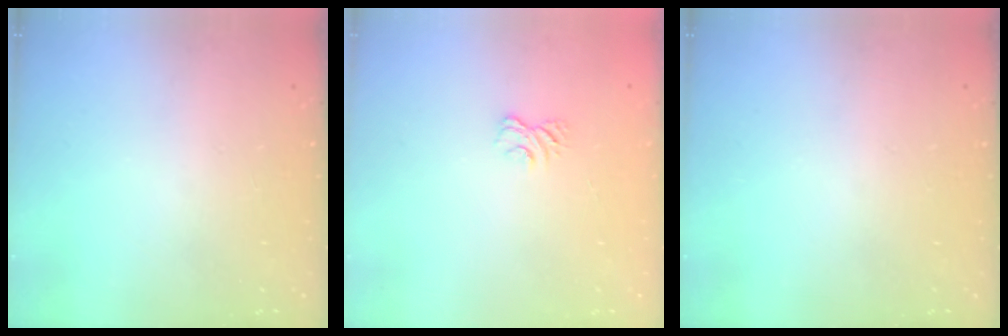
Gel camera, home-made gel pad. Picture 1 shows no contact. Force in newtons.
{"total": 2.8, "press": 2.5, "slide": 1.3}
{"total": 0.0}